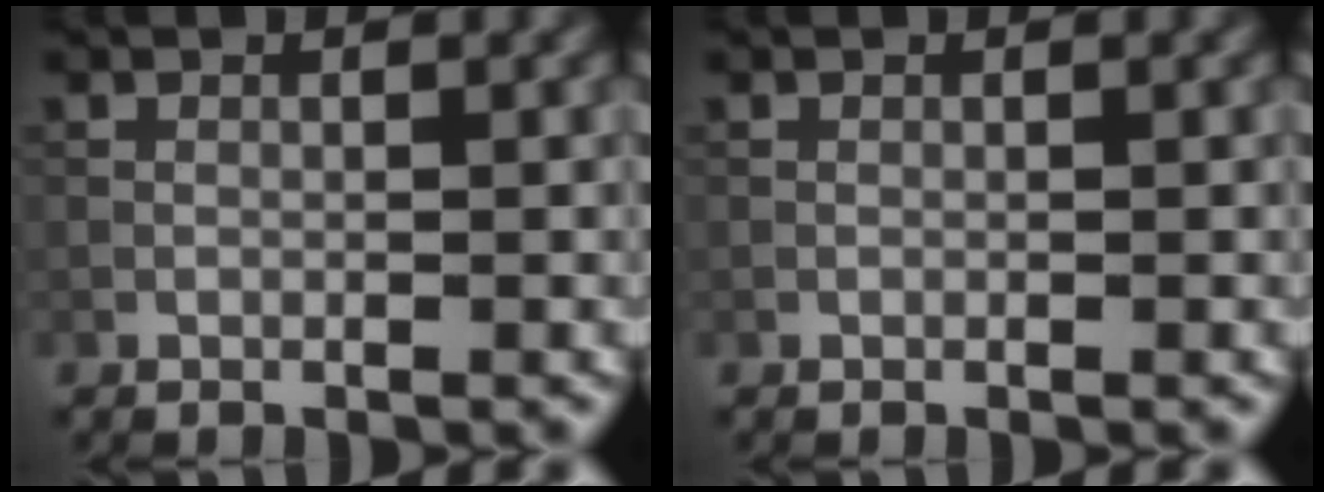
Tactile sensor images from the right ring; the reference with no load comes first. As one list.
[{"total": 0.0}]